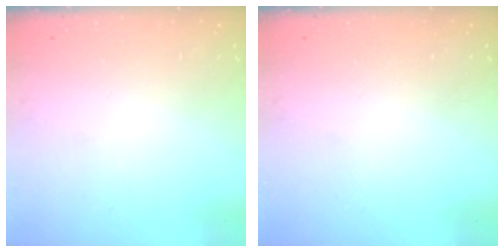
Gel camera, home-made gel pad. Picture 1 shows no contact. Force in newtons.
{"total": 0.0}